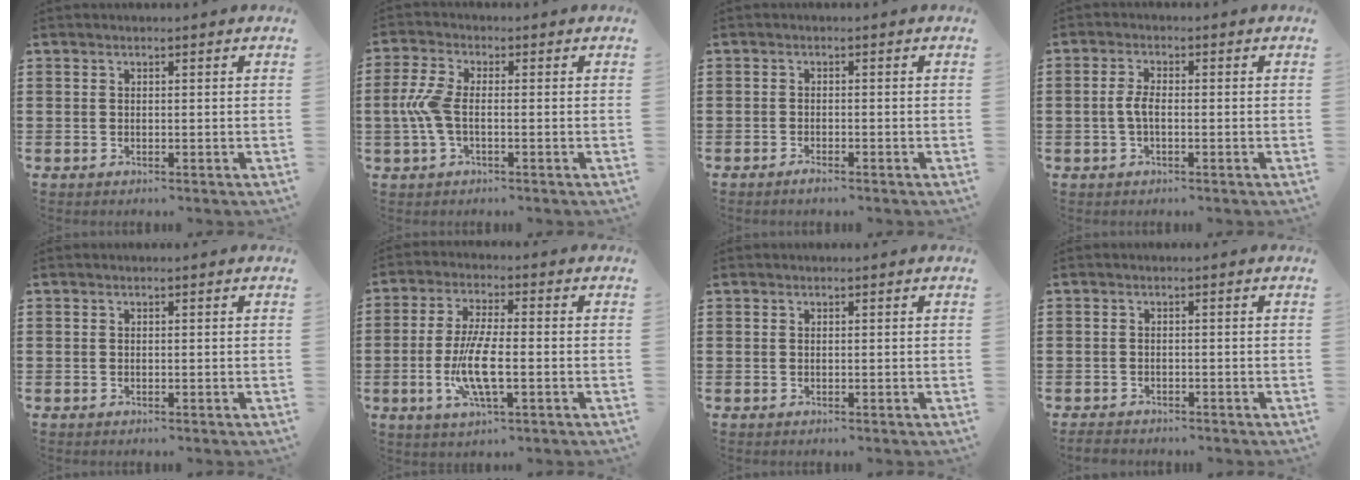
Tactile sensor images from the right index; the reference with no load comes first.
{"total": 5.2, "force": [-0.8, 2.3, 4.6], "torque": [-0.118, -0.007, -0.023]}
{"total": 1.2, "force": [-1.1, 0.1, 0.5], "torque": [-0.012, -0.006, -0.020]}
{"total": 3.0, "force": [-0.6, 1.1, 2.8], "torque": [-0.073, -0.005, -0.018]}
{"total": 0.0}
{"total": 8.2, "force": [-2.1, 2.2, 7.6], "torque": [-0.168, -0.014, -0.045]}
{"total": 0.0}
{"total": 1.4, "force": [-1.4, 0.3, 0.2], "torque": [-0.015, -0.003, -0.031]}